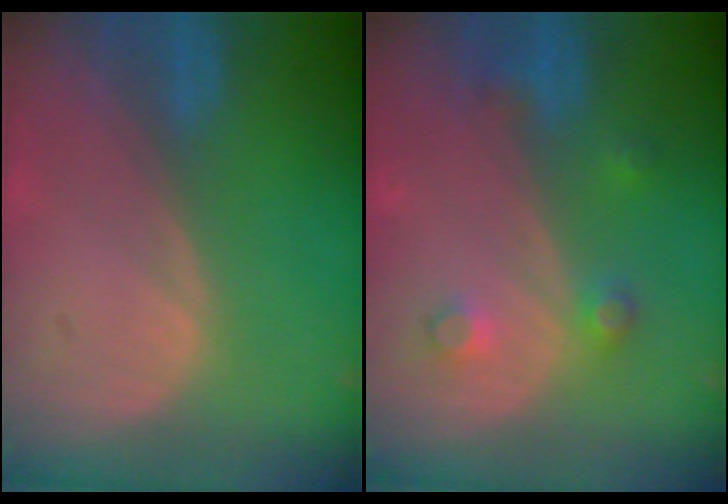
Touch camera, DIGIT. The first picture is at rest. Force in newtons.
{"total": 3.8, "press": 3.5, "slide": 1.6}